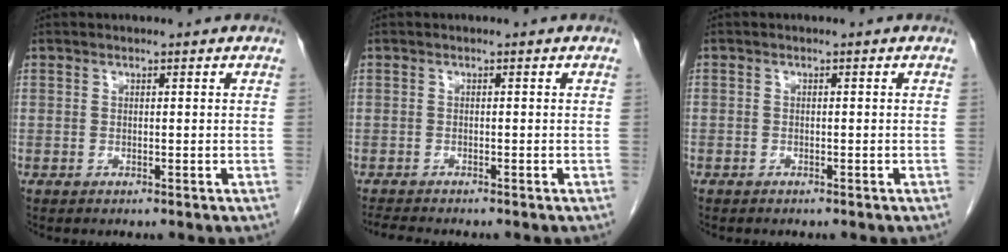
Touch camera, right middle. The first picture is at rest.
{"total": 2.8, "force": [-2.6, 0.1, 1.0], "torque": [-0.019, -0.011, -0.044]}
{"total": 0.7, "force": [-0.5, 0.5, 0.0], "torque": [-0.006, 0.003, -0.009]}